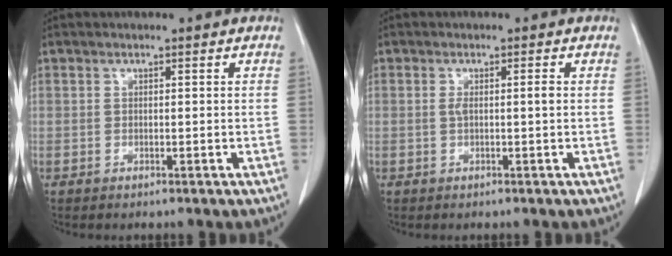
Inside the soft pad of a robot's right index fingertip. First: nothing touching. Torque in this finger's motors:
{"motor_torque": [0.11, -0.05, 0.04, 0.02]}